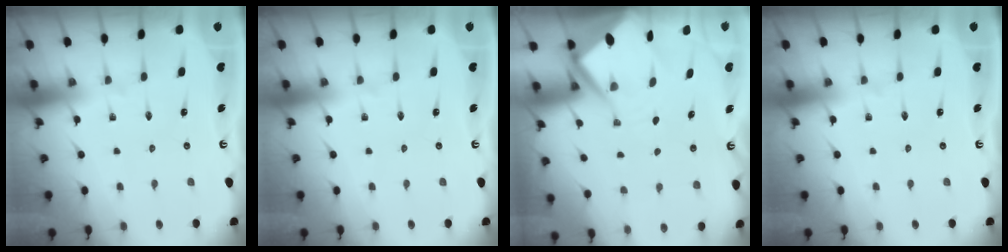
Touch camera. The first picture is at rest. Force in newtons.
{"total": 0.0}
{"total": 7.5, "press": 7.5, "slide": 0.7}
{"total": 0.0}